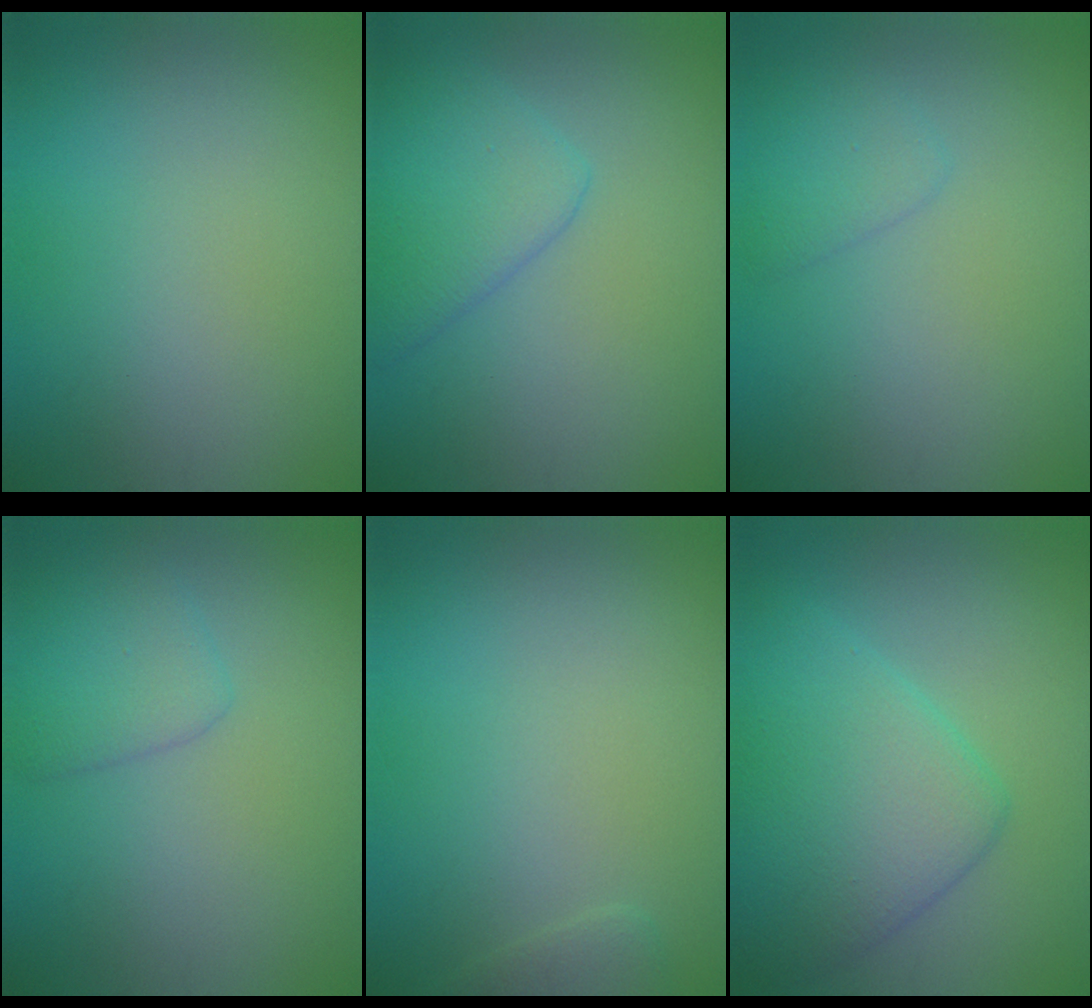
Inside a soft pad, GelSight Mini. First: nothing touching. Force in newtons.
{"total": 4.1, "press": 4.1, "slide": 0.3}
{"total": 1.8, "press": 1.8, "slide": 0.1}
{"total": 2.7, "press": 2.7, "slide": 0.2}
{"total": 1.2, "press": 1.2, "slide": 0.1}
{"total": 6.8, "press": 6.7, "slide": 0.2}